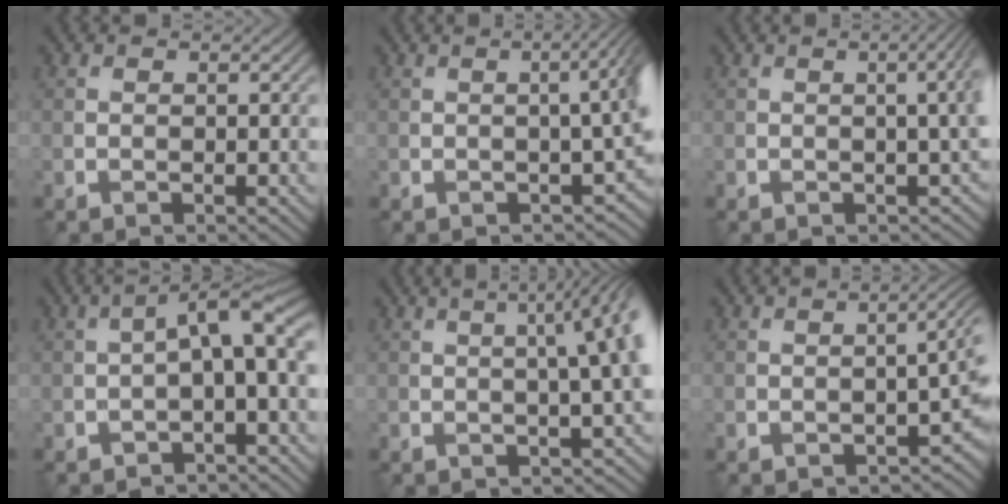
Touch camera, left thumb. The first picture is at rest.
{"total": 6.4, "force": [-0.6, 1.8, 6.1], "torque": [-0.051, 0.007, -0.006]}
{"total": 4.6, "force": [0.3, 1.6, 4.3], "torque": [-0.026, 0.013, 0.005]}
{"total": 5.4, "force": [-0.5, 1.5, 5.1], "torque": [-0.076, 0.015, -0.013]}
{"total": 10.0, "force": [1.4, 3.1, 9.5], "torque": [-0.065, 0.050, 0.008]}
{"total": 3.8, "force": [-1.0, 1.0, 3.5], "torque": [-0.038, 0.003, -0.011]}